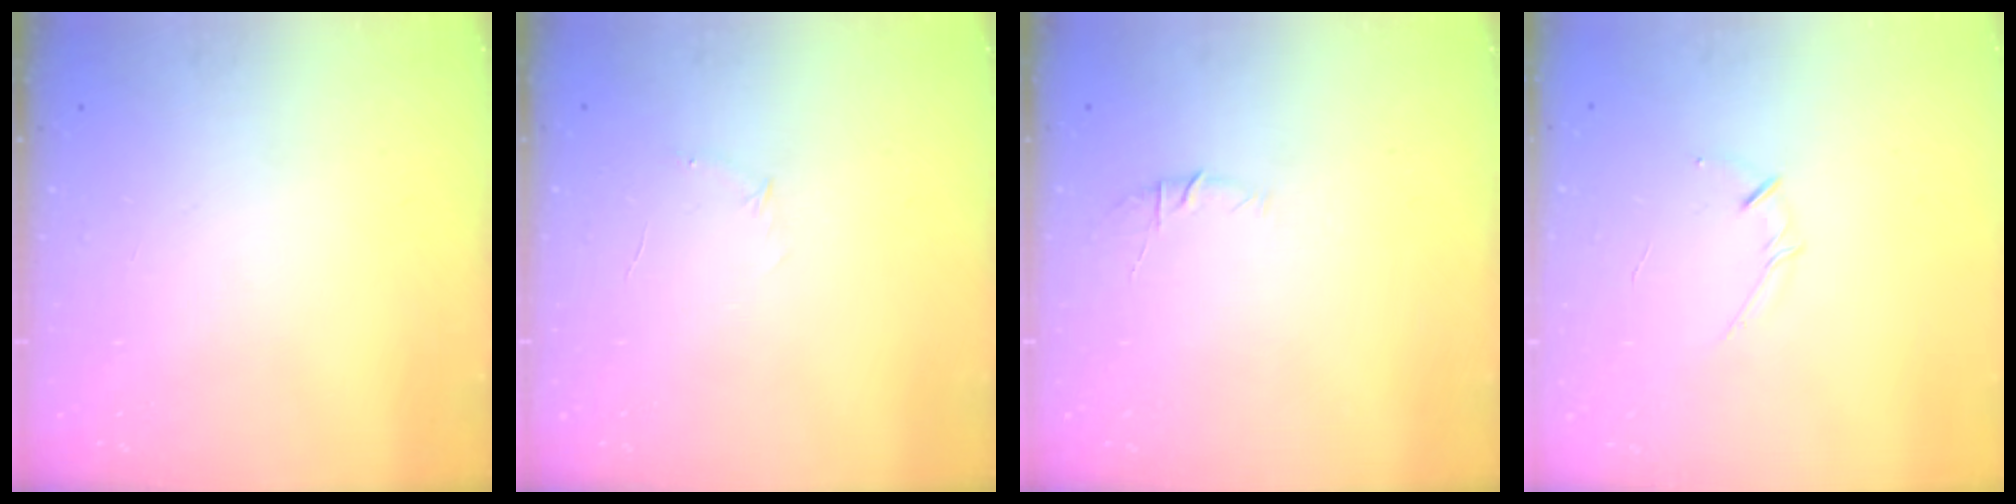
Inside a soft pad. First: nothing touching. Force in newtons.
{"total": 3.8, "press": 3.6, "slide": 1.1}
{"total": 4.8, "press": 4.7, "slide": 1.2}
{"total": 3.3, "press": 3.2, "slide": 0.6}